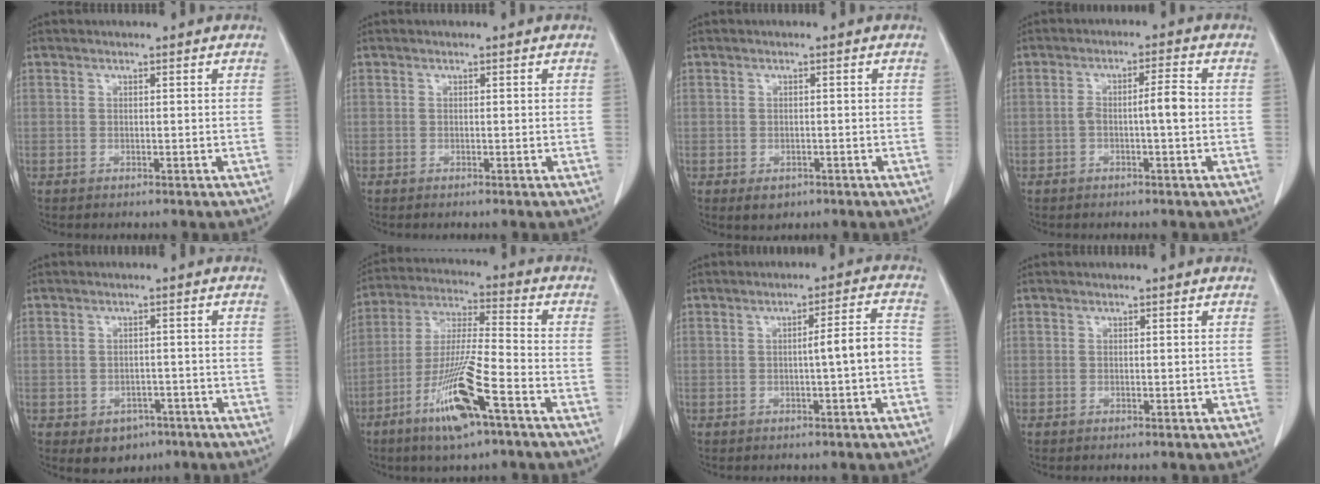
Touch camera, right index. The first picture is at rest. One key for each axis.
{"total": 0.0}
{"total": 2.1, "fx": -1.1, "fy": 1.5, "fz": 1.0, "tx": -0.011, "ty": 0.000, "tz": -0.007}
{"total": 4.1, "fx": -0.7, "fy": 0.3, "fz": 4.0, "tx": -0.070, "ty": 0.014, "tz": -0.009}
{"total": 4.4, "fx": -2.4, "fy": 3.3, "fz": 1.7, "tx": -0.017, "ty": 0.004, "tz": -0.024}
{"total": 13.7, "fx": -7.0, "fy": 1.0, "fz": 11.7, "tx": -0.235, "ty": -0.018, "tz": -0.130}
{"total": 4.9, "fx": -0.9, "fy": -0.1, "fz": 4.8, "tx": -0.066, "ty": 0.012, "tz": -0.014}
{"total": 0.0}